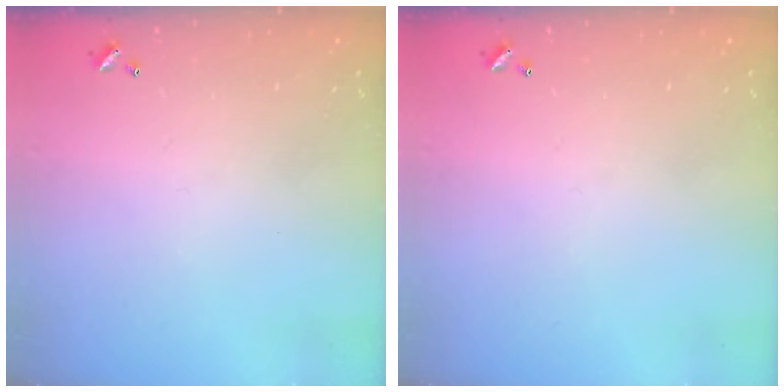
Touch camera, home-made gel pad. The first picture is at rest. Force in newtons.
{"total": 0.0}